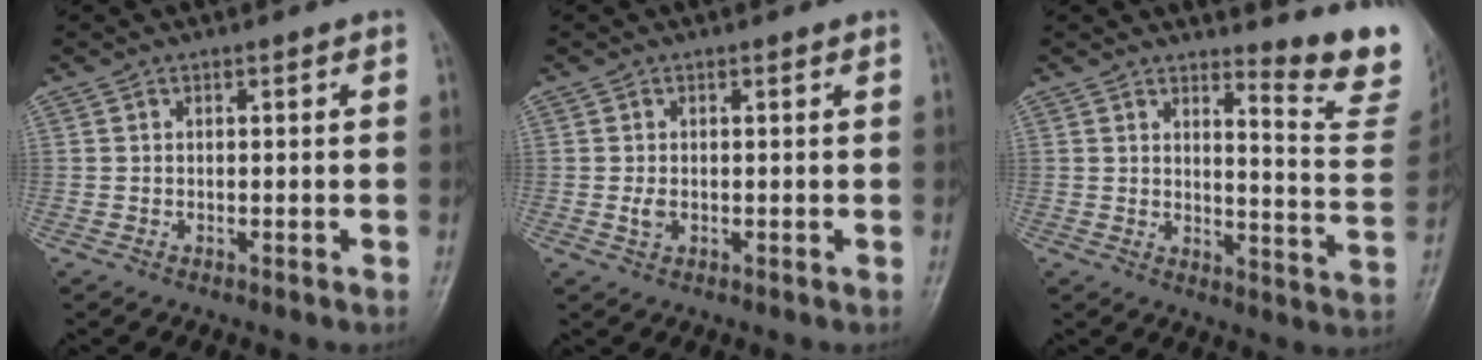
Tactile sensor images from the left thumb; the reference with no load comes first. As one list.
[{"total": 1.5, "force": [0.1, 0.9, 1.2], "torque": [-0.021, -0.002, 0.003]}, {"total": 11.8, "force": [10.4, 1.8, 5.3], "torque": [-0.039, -0.120, 0.117]}]